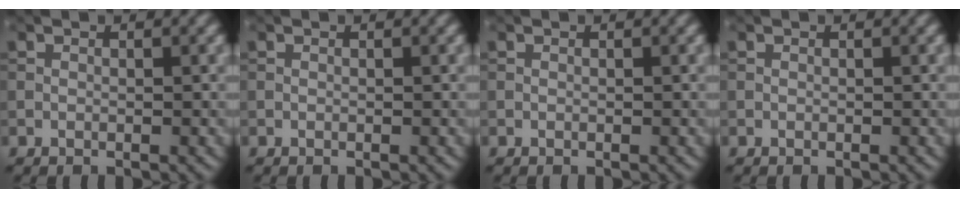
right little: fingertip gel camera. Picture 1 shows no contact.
{"total": 0.0}
{"total": 0.0}
{"total": 0.0}